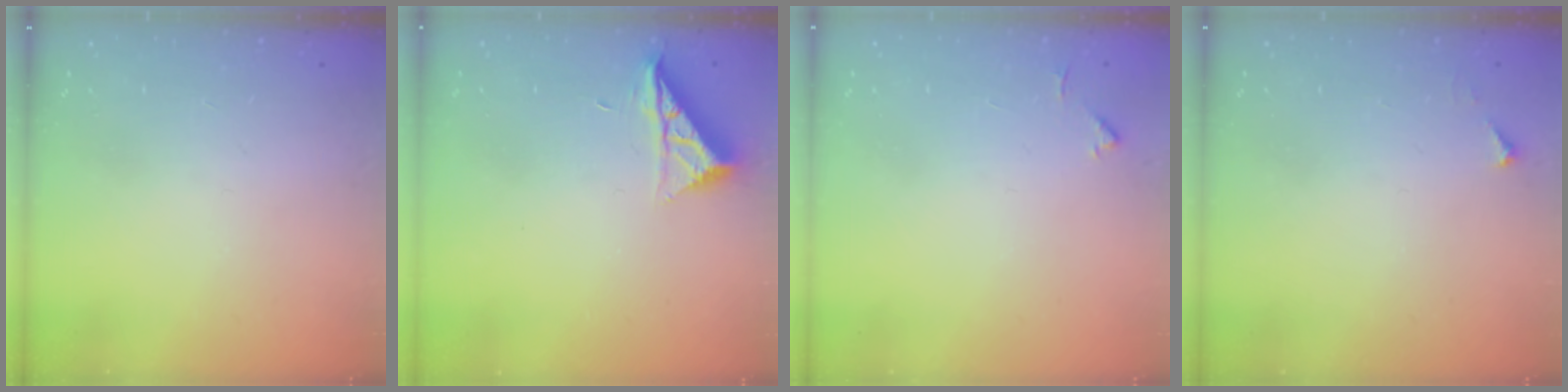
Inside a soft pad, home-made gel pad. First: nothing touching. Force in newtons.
{"total": 6.6, "press": 6.6, "slide": 0.3}
{"total": 3.5, "press": 3.5, "slide": 0.5}
{"total": 3.4, "press": 3.4, "slide": 0.4}